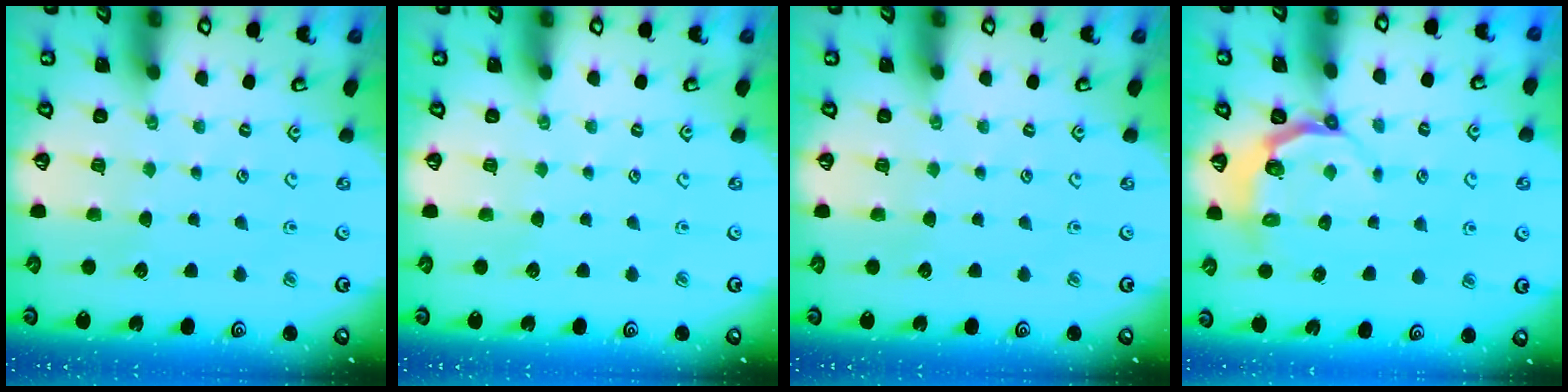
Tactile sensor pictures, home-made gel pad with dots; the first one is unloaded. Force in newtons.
{"total": 0.0}
{"total": 0.0}
{"total": 4.4, "press": 3.5, "slide": 2.7}